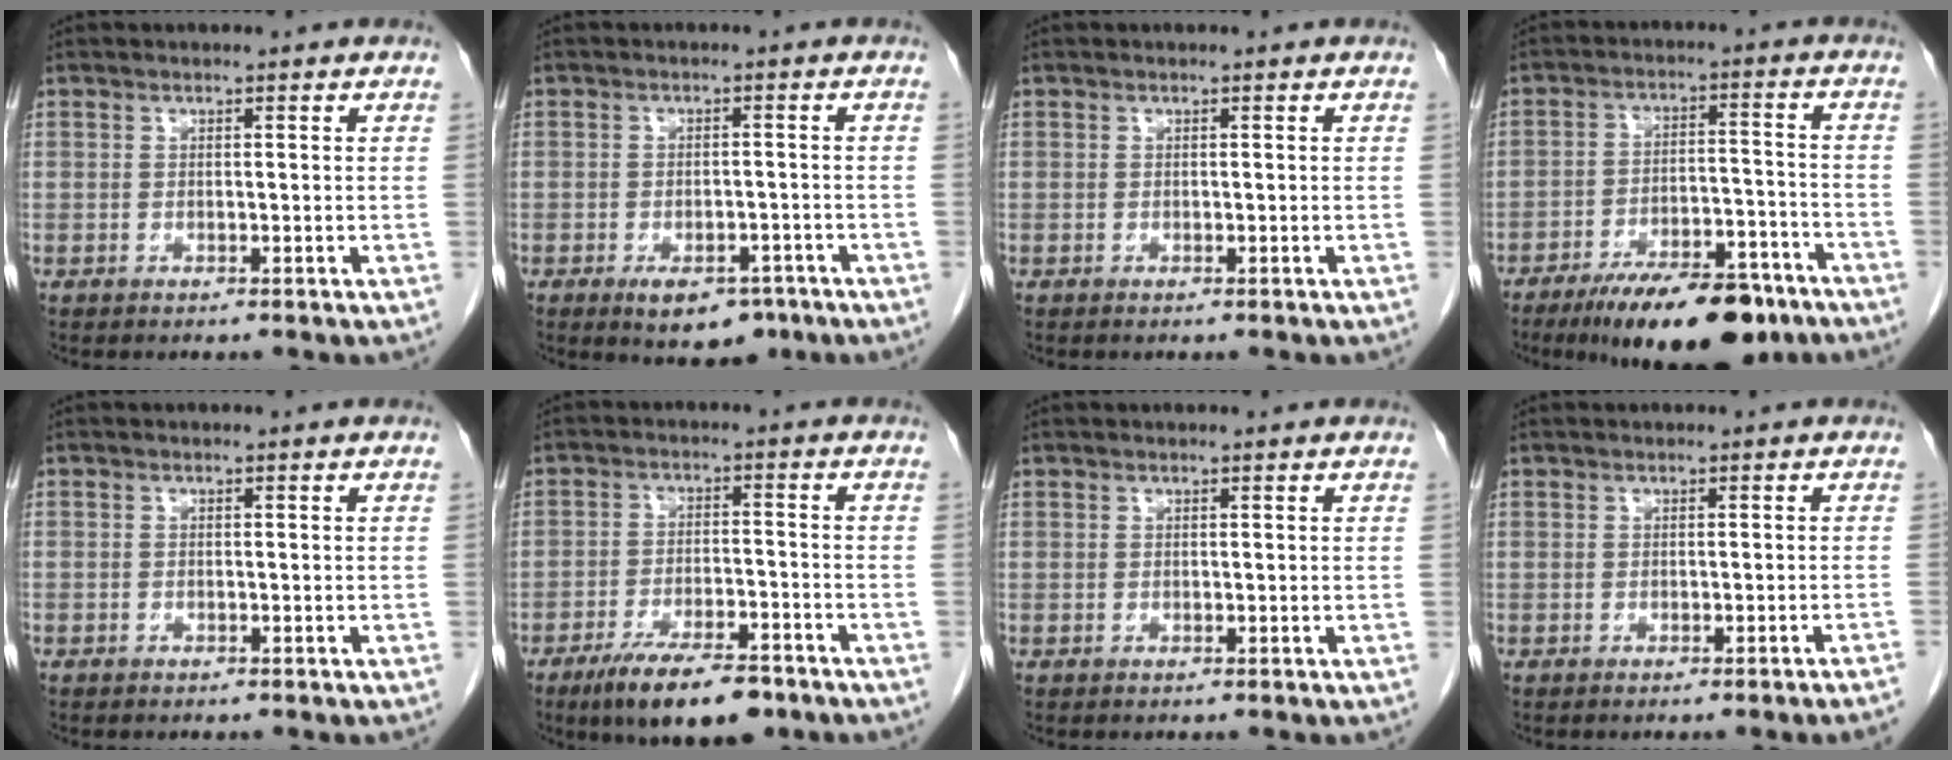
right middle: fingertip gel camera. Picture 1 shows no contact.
{"total": 7.0, "force": [-4.4, 3.7, 4.0], "torque": [-0.052, 0.002, -0.058]}
{"total": 0.0}
{"total": 15.4, "force": [-11.4, 4.6, 9.3], "torque": [-0.124, 0.007, -0.180]}
{"total": 0.6, "force": [-0.5, 0.4, 0.1], "torque": [-0.004, 0.004, -0.008]}
{"total": 11.3, "force": [-8.1, 3.2, 7.3], "torque": [-0.116, -0.013, -0.133]}
{"total": 0.0}
{"total": 2.7, "force": [-2.1, -0.9, 1.4], "torque": [-0.015, 0.007, -0.026]}